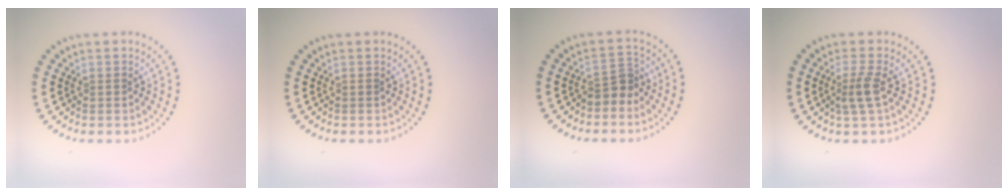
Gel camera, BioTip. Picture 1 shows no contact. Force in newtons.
{"total": 0.0}
{"total": 2.2, "press": 1.7, "slide": 1.4}
{"total": 2.2, "press": 1.9, "slide": 1.2}